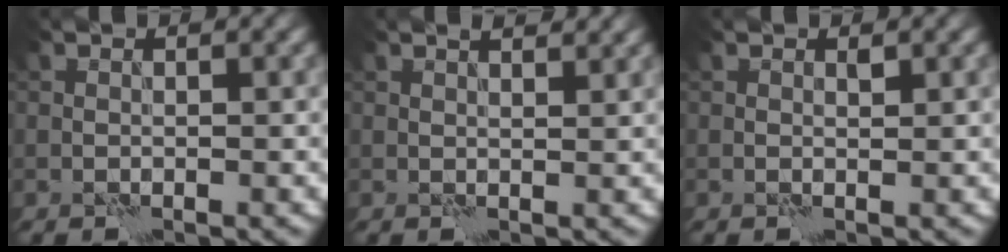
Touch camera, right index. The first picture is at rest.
{"total": 2.2, "force": [1.7, 0.6, 1.3], "torque": [-0.011, -0.001, 0.014]}
{"total": 0.5, "force": [0.3, 0.2, 0.4], "torque": [-0.003, -0.001, 0.004]}